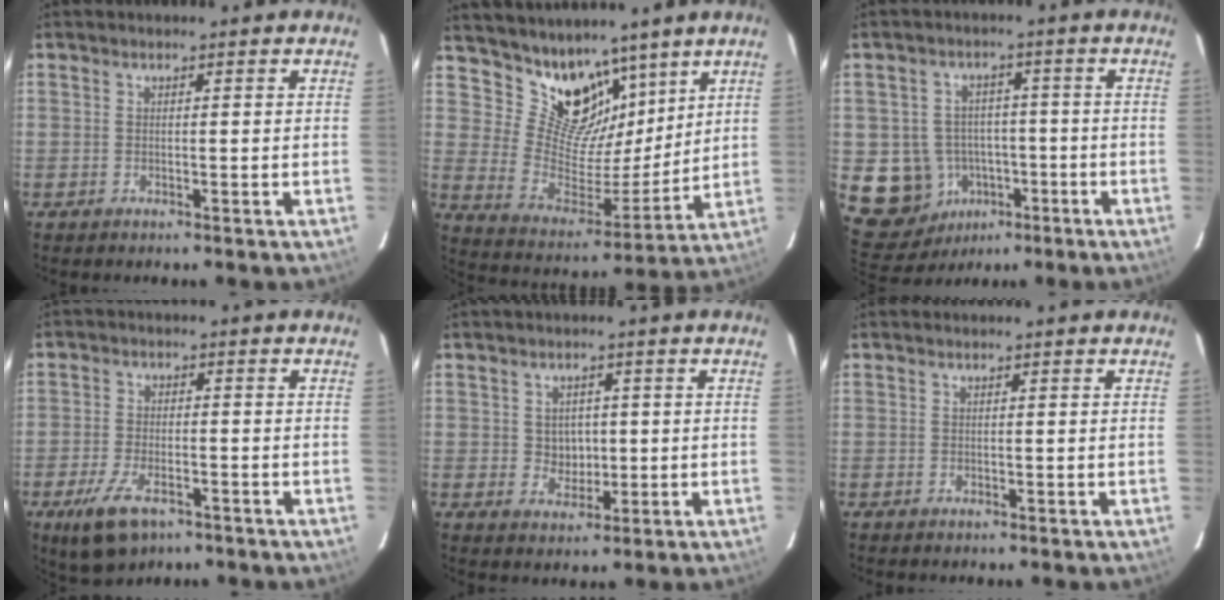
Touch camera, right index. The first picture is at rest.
{"total": 14.4, "force": [10.3, 8.5, 5.4], "torque": [-0.100, -0.009, 0.195]}
{"total": 11.6, "force": [-3.3, 10.8, 3.1], "torque": [-0.096, 0.027, -0.025]}
{"total": 8.9, "force": [-5.3, 4.2, 5.8], "torque": [-0.136, -0.017, -0.092]}
{"total": 3.8, "force": [0.3, 3.5, 1.5], "torque": [-0.023, 0.005, 0.010]}
{"total": 0.0}